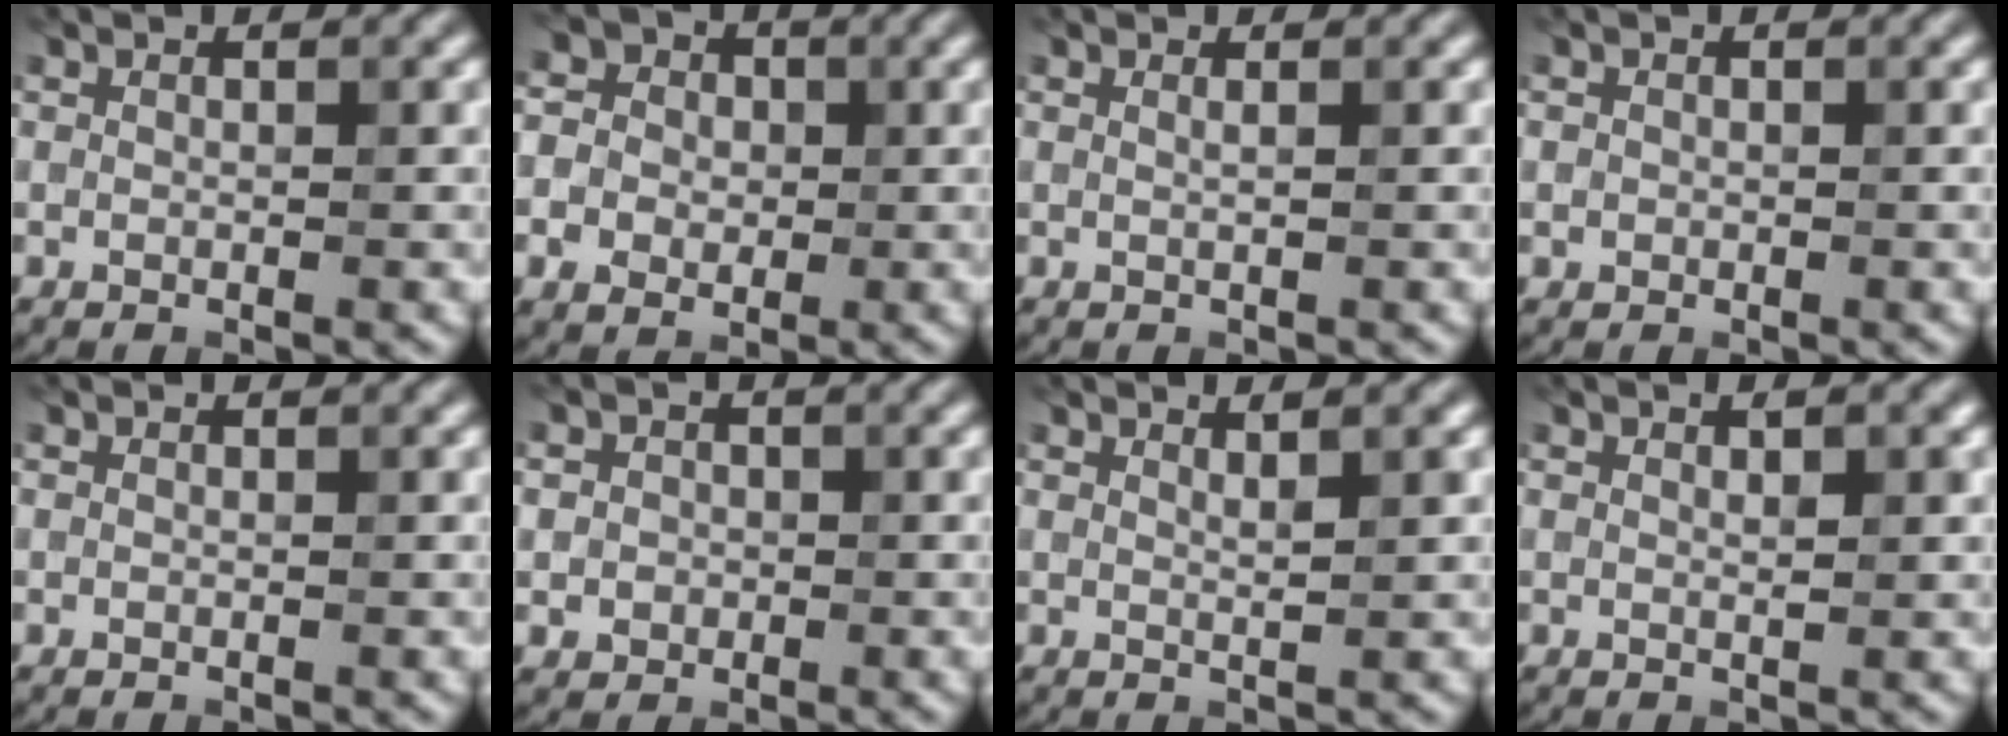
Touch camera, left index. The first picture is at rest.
{"total": 6.9, "force": [0.9, 6.1, 3.0], "torque": [-0.054, 0.035, -0.015]}
{"total": 0.8, "force": [0.3, 0.3, 0.7], "torque": [-0.004, -0.002, -0.002]}
{"total": 0.5, "force": [0.0, 0.5, 0.0], "torque": [0.006, -0.004, -0.001]}
{"total": 0.0}
{"total": 2.0, "force": [0.0, 1.9, 0.5], "torque": [0.009, -0.001, -0.006]}
{"total": 1.4, "force": [0.9, 0.3, 1.0], "torque": [-0.010, 0.000, 0.012]}
{"total": 1.5, "force": [0.6, 0.4, 1.3], "torque": [-0.018, -0.002, 0.010]}